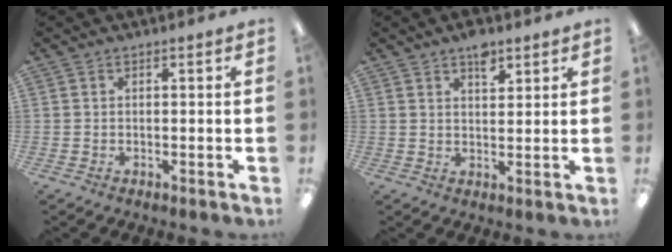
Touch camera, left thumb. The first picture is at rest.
{"total": 4.9, "force": [3.3, 2.3, 2.7], "torque": [-0.029, -0.016, 0.054]}